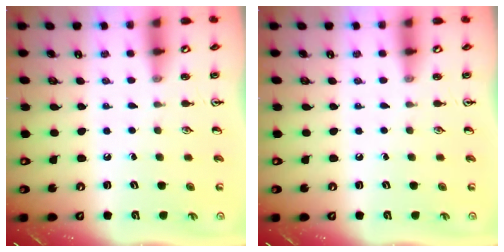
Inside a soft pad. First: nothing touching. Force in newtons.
{"total": 0.0}